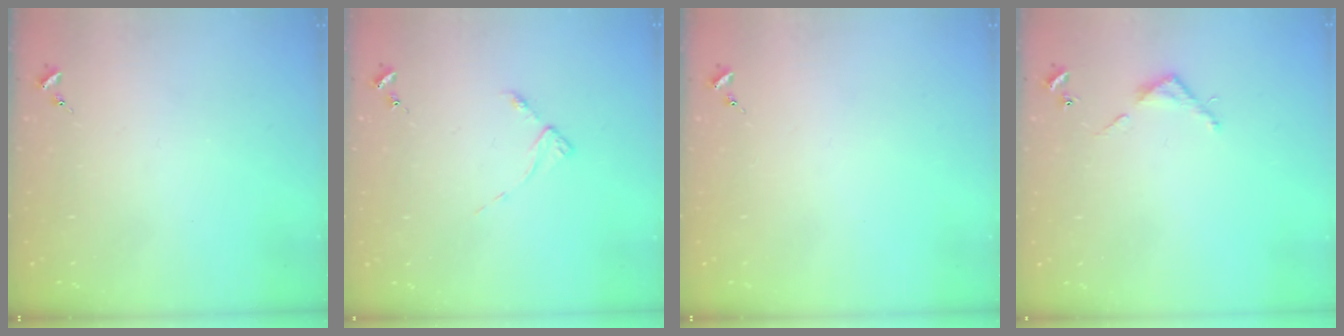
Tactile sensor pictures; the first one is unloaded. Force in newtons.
{"total": 3.5, "press": 3.5, "slide": 0.6}
{"total": 0.0}
{"total": 3.7, "press": 3.7, "slide": 0.2}